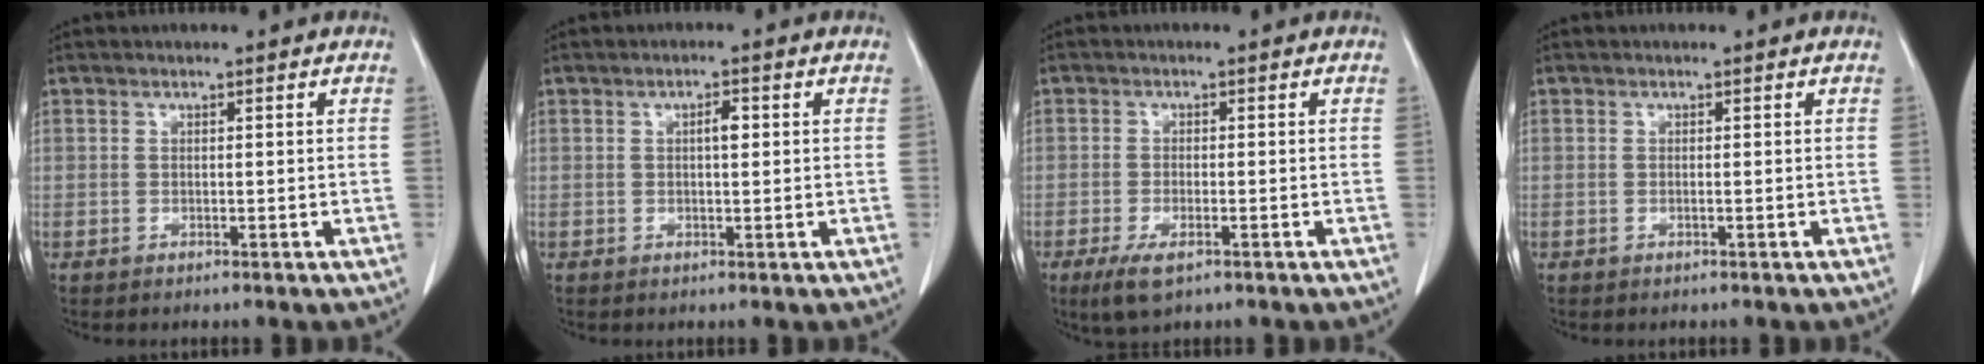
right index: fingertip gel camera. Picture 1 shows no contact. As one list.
[{"total": 1.9, "force": [0.4, 0.6, 1.8], "torque": [-0.032, 0.003, 0.006]}, {"total": 4.5, "force": [-2.5, 1.4, 3.5], "torque": [-0.072, -0.009, -0.038]}, {"total": 0.0}]